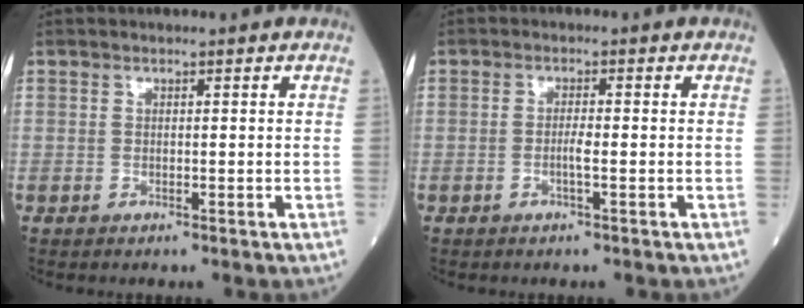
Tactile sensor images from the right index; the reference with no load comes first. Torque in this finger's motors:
{"motor_torque": [0.02, 0.01, -0.01, 0.00]}